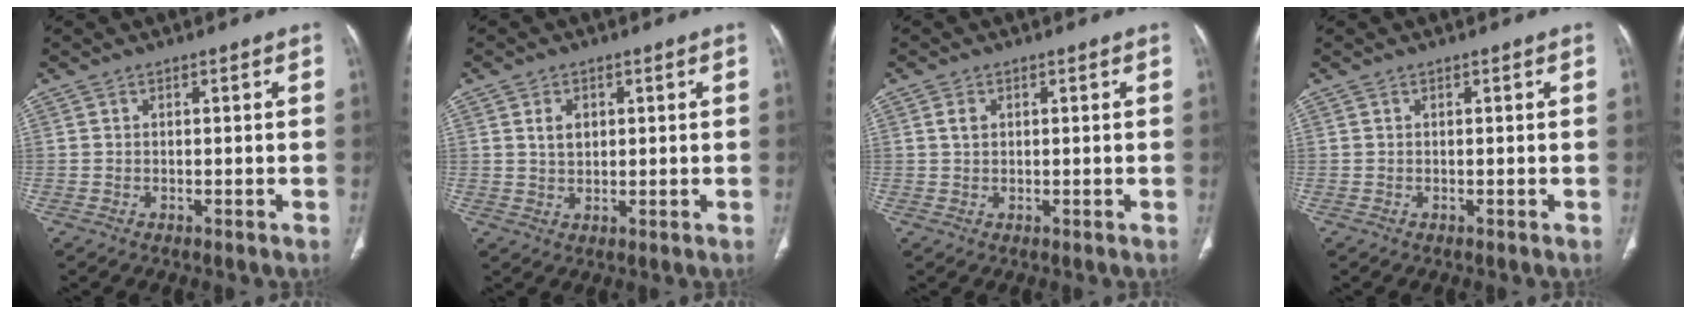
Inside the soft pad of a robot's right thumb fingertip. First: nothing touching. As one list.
[{"total": 3.3, "force": [1.0, 2.3, 2.2], "torque": [-0.025, -0.005, 0.020]}, {"total": 1.7, "force": [0.6, 1.2, 1.1], "torque": [-0.017, 0.000, 0.012]}, {"total": 0.0}]